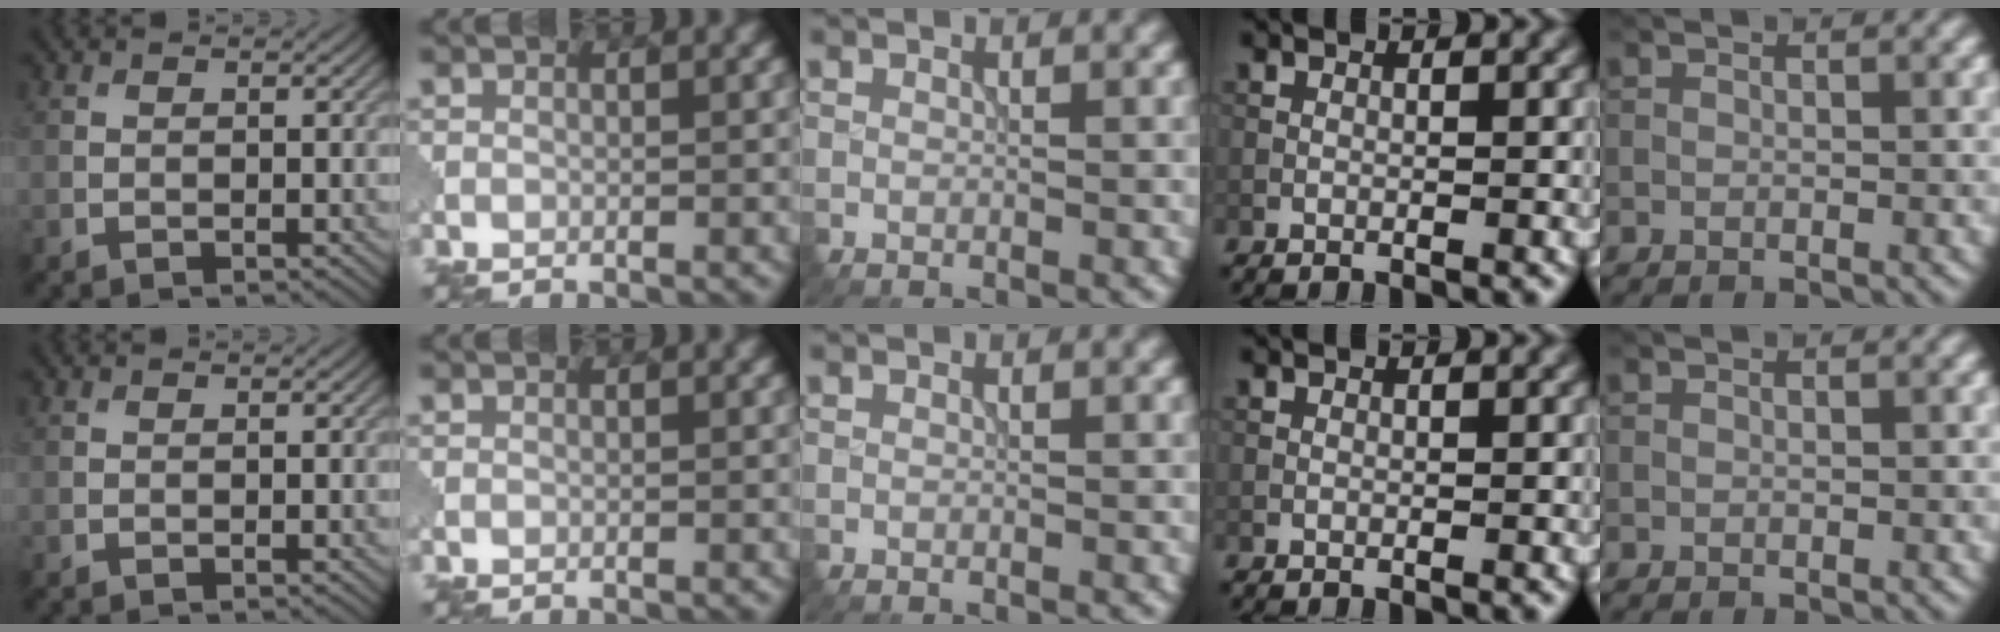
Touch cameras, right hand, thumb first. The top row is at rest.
{}